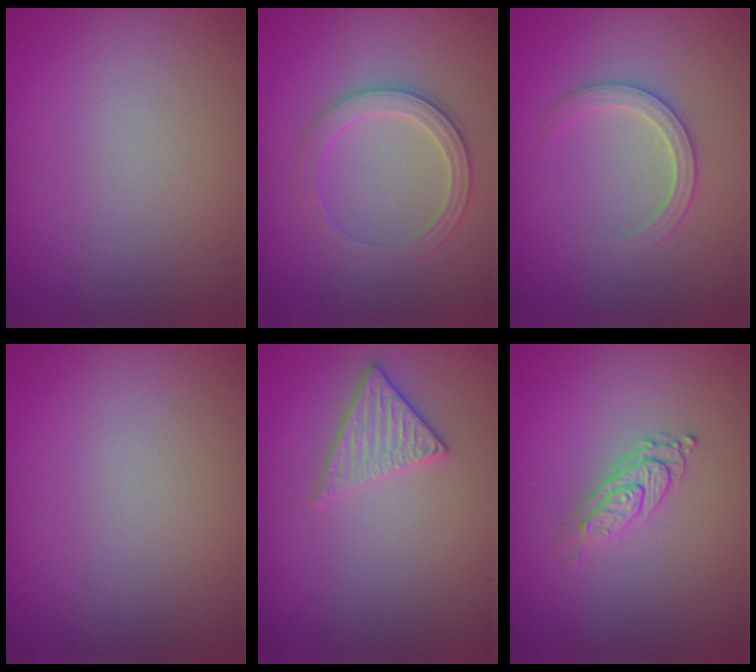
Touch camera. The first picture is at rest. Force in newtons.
{"total": 2.8, "press": 2.6, "slide": 1.1}
{"total": 2.5, "press": 2.5, "slide": 0.3}
{"total": 0.0}
{"total": 2.8, "press": 2.4, "slide": 1.3}
{"total": 2.9, "press": 1.9, "slide": 2.2}